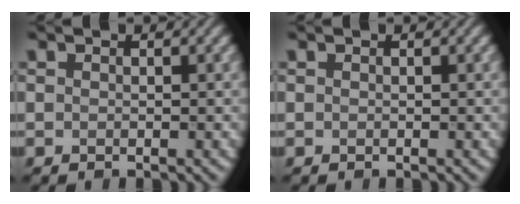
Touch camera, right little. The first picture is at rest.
{"total": 0.0}